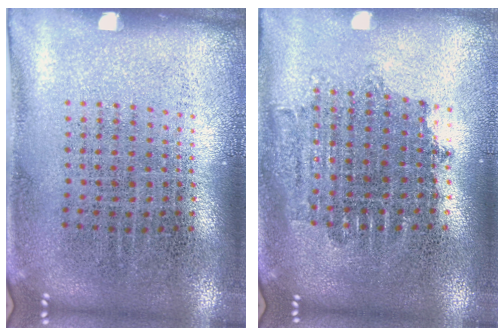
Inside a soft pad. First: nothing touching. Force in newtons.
{"total": 1.6, "press": 1.3, "slide": 0.9}